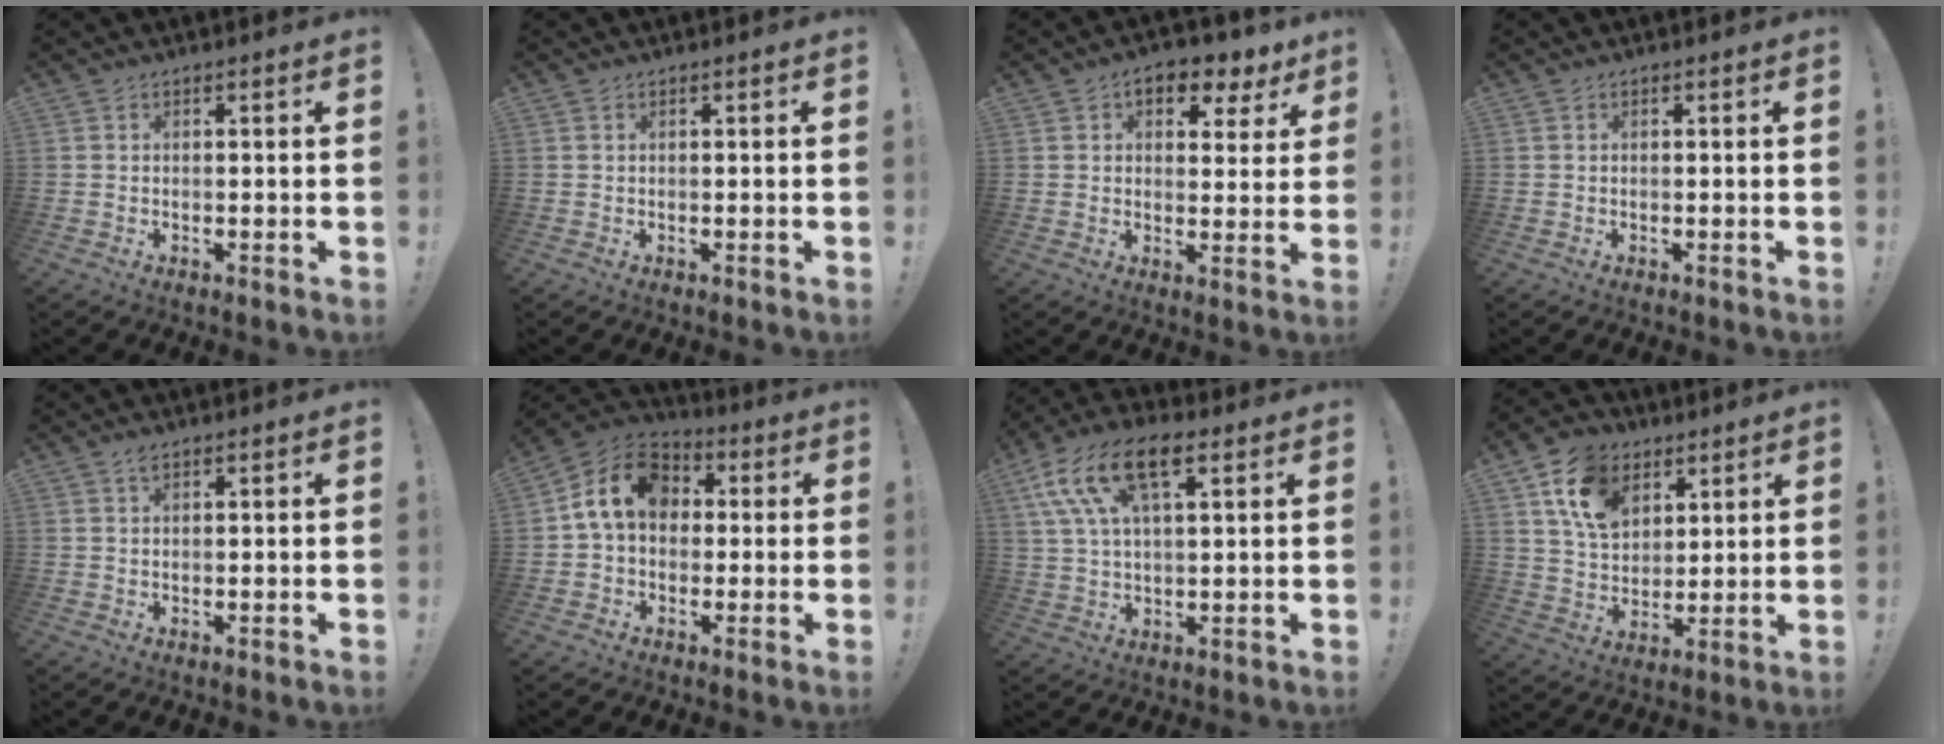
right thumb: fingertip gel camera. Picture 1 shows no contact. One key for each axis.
{"total": 0.0}
{"total": 8.3, "fx": 4.8, "fy": 4.6, "fz": 4.9, "tx": -0.062, "ty": -0.029, "tz": 0.085}
{"total": 0.0}
{"total": 1.3, "fx": 0.9, "fy": 0.4, "fz": 0.7, "tx": 0.001, "ty": -0.006, "tz": 0.014}
{"total": 13.8, "fx": 3.0, "fy": 10.2, "fz": 8.8, "tx": -0.147, "ty": 0.015, "tz": 0.060}
{"total": 15.8, "fx": 7.2, "fy": 7.7, "fz": 11.7, "tx": -0.221, "ty": -0.016, "tz": 0.127}
{"total": 14.2, "fx": 7.1, "fy": 10.2, "fz": 6.8, "tx": -0.118, "ty": -0.021, "tz": 0.141}